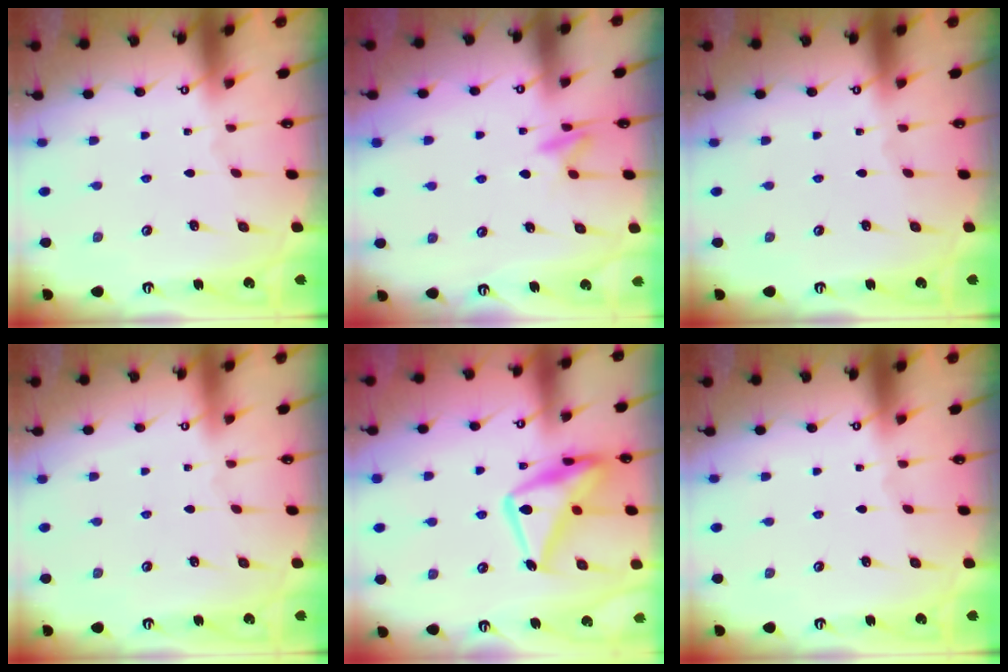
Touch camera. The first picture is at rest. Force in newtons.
{"total": 7.8, "press": 7.8, "slide": 0.8}
{"total": 0.0}
{"total": 4.0, "press": 4.0, "slide": 0.1}
{"total": 18.3, "press": 18.2, "slide": 1.5}
{"total": 0.0}